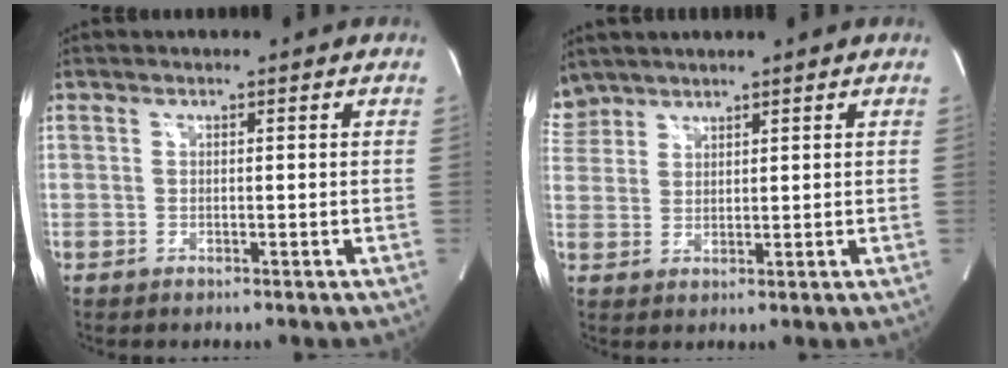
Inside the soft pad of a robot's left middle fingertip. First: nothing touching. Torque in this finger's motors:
{"motor_torque": [0.64, -0.78, -0.02, -0.11]}